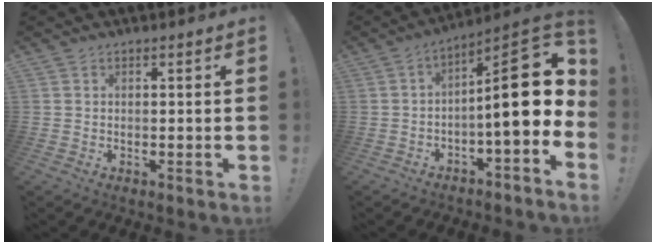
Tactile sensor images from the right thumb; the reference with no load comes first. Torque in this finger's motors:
{"motor_torque": [0.66, 0.08, 1.49, -0.67, 0.28]}